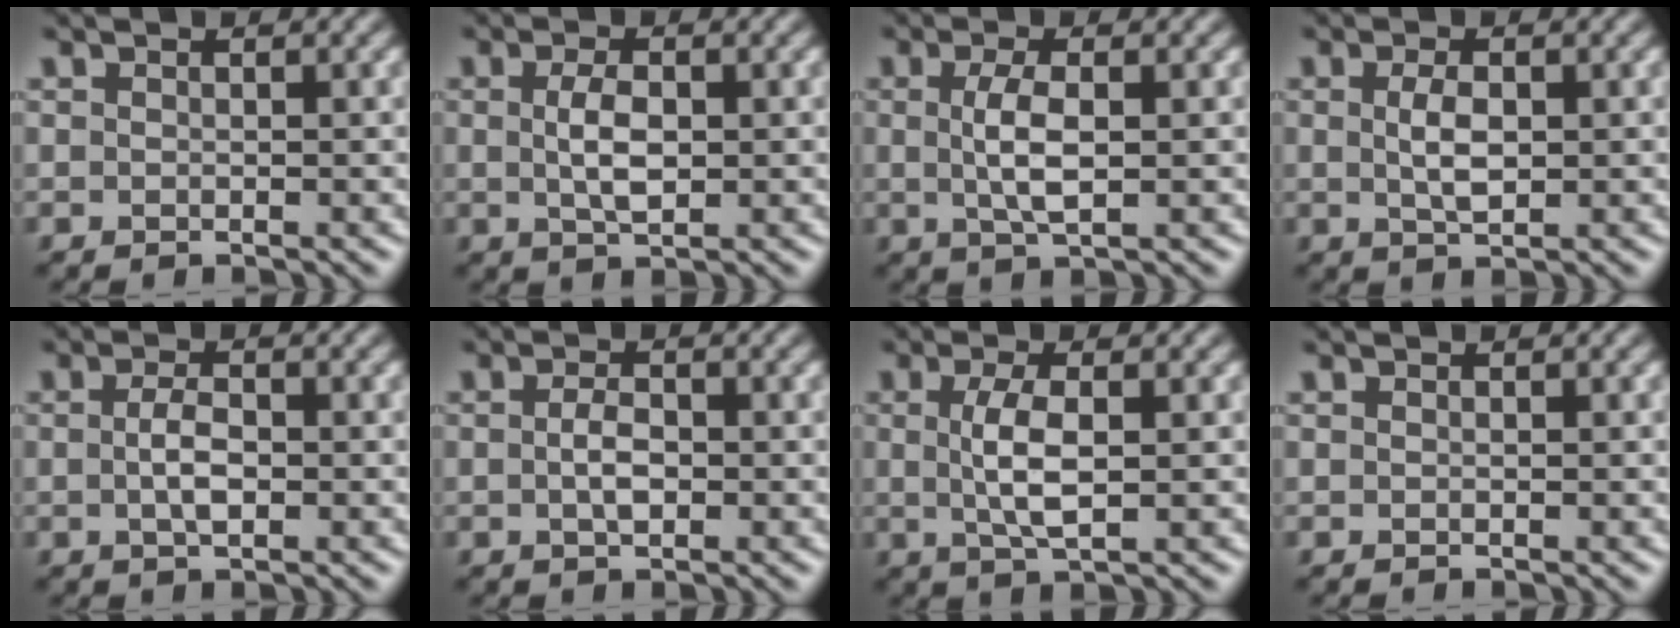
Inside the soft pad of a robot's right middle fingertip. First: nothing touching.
{"total": 2.8, "force": [0.1, 1.3, 2.5], "torque": [-0.055, -0.001, 0.004]}
{"total": 3.2, "force": [0.2, 0.9, 3.0], "torque": [-0.065, 0.002, 0.003]}
{"total": 2.4, "force": [0.2, 1.1, 2.2], "torque": [-0.049, -0.001, 0.005]}
{"total": 2.3, "force": [-0.2, 1.0, 2.0], "torque": [-0.043, -0.001, -0.005]}
{"total": 2.0, "force": [-0.2, 1.0, 1.7], "torque": [-0.035, 0.001, -0.005]}
{"total": 3.5, "force": [0.2, 1.0, 3.3], "torque": [-0.071, 0.002, 0.005]}
{"total": 0.0}